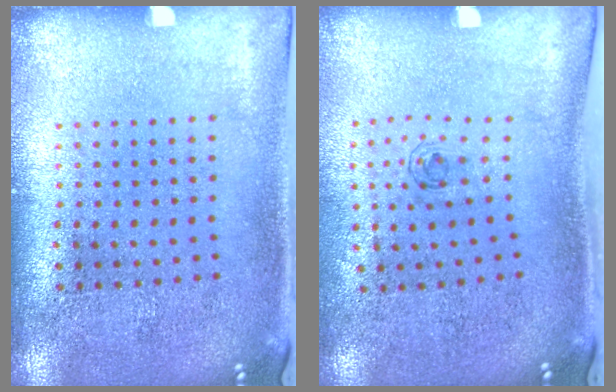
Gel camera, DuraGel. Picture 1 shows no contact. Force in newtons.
{"total": 0.5, "press": 0.3, "slide": 0.5}